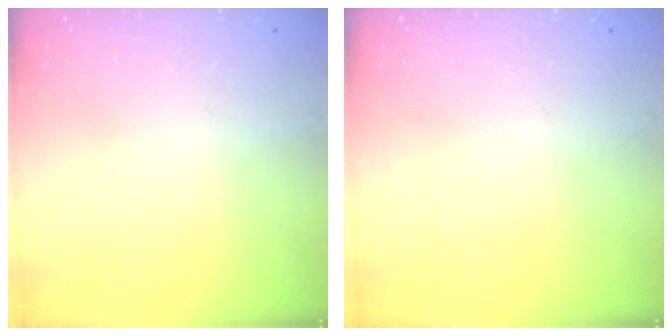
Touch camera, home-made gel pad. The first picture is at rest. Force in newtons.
{"total": 0.0}